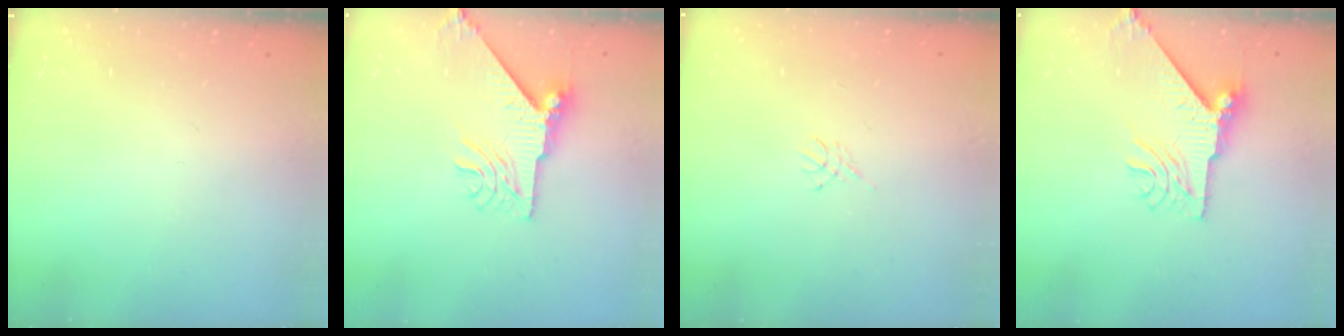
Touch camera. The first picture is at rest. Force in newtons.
{"total": 10.3, "press": 10.2, "slide": 1.3}
{"total": 3.0, "press": 2.9, "slide": 0.6}
{"total": 10.3, "press": 10.2, "slide": 1.3}